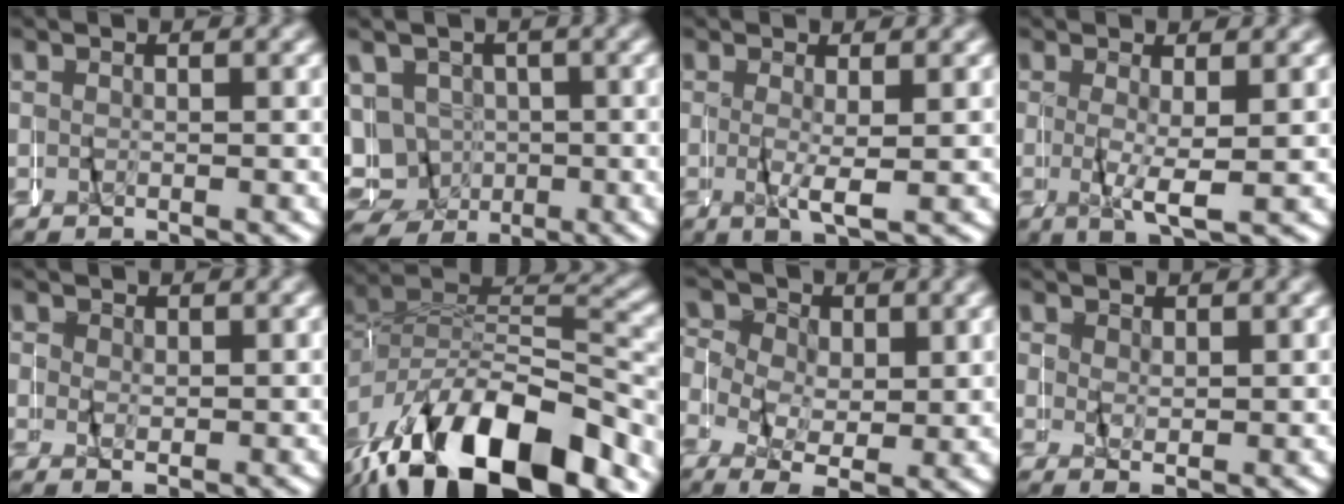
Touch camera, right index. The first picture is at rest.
{"total": 12.7, "force": [-1.9, 12.1, 3.4], "torque": [-0.114, -0.051, -0.025]}
{"total": 2.4, "force": [-0.3, -0.2, 2.3], "torque": [-0.046, -0.001, -0.003]}
{"total": 3.1, "force": [-0.5, 0.2, 3.0], "torque": [-0.056, -0.002, -0.007]}
{"total": 1.4, "force": [0.2, 0.6, 1.3], "torque": [-0.014, -0.001, 0.003]}
{"total": 12.3, "force": [-6.6, 6.3, 8.4], "torque": [-0.149, -0.013, -0.096]}
{"total": 7.7, "force": [1.1, 5.7, 5.1], "torque": [-0.081, -0.001, 0.010]}
{"total": 1.6, "force": [0.5, 0.5, 1.5], "torque": [-0.019, 0.000, 0.009]}